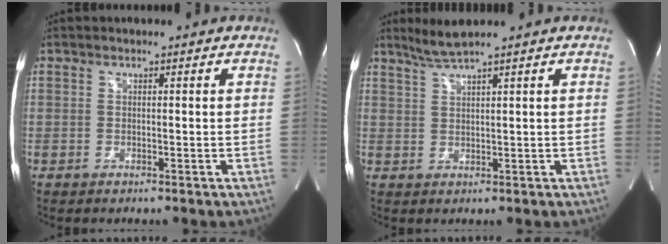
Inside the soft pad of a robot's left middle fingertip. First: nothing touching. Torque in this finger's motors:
{"motor_torque": [-0.07, -0.22, -0.06, 0.02]}